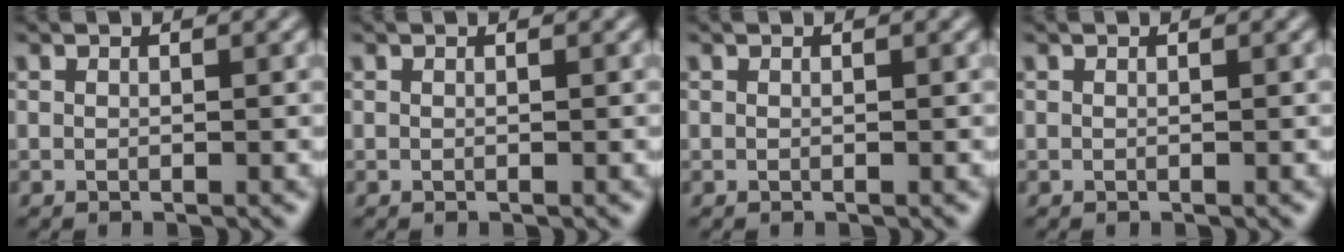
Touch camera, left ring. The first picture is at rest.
{"total": 0.0}
{"total": 0.0}
{"total": 0.0}